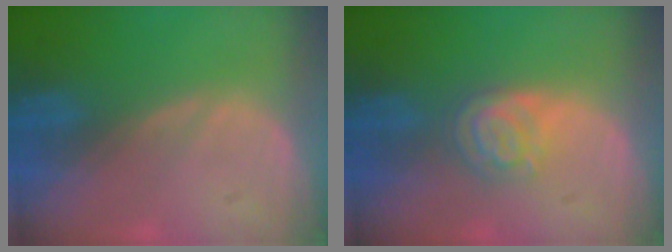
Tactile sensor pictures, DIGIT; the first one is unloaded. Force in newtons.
{"total": 4.3, "press": 3.9, "slide": 1.9}